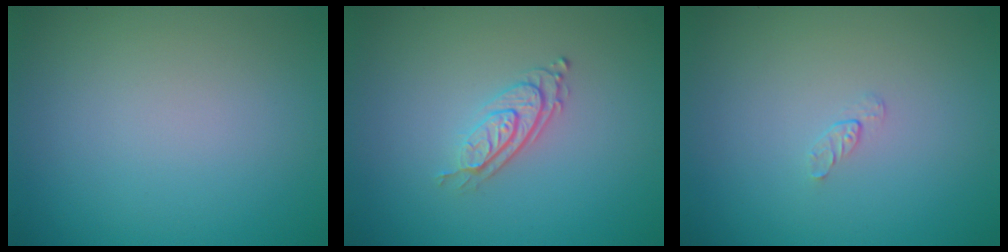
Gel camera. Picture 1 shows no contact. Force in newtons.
{"total": 2.7, "press": 2.0, "slide": 1.9}
{"total": 0.5, "press": 0.3, "slide": 0.4}